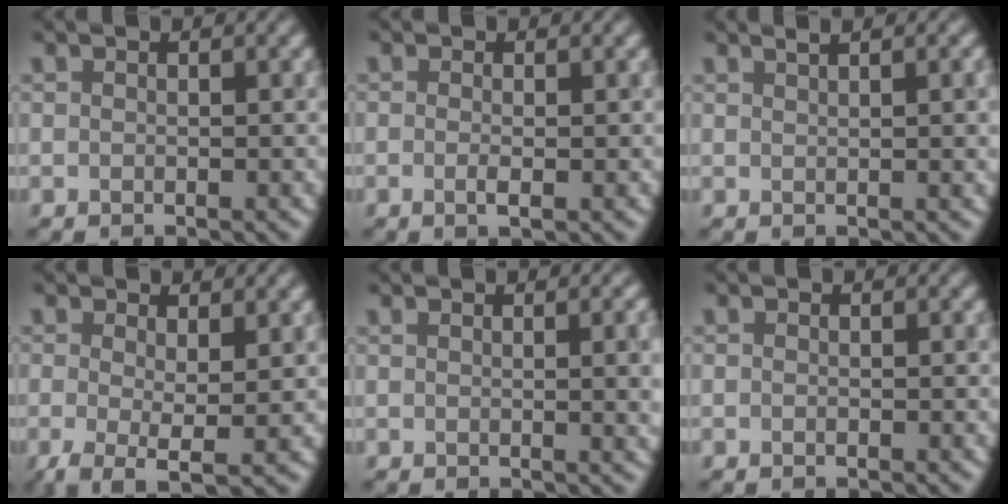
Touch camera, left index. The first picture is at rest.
{"total": 1.1, "force": [-0.1, 0.4, 1.0], "torque": [-0.014, 0.003, -0.009]}
{"total": 4.1, "force": [1.5, 1.4, 3.5], "torque": [-0.021, 0.019, 0.007]}
{"total": 4.0, "force": [-0.3, 1.4, 3.8], "torque": [-0.079, -0.008, -0.006]}
{"total": 4.7, "force": [0.5, 2.0, 4.3], "torque": [-0.022, 0.016, 0.004]}
{"total": 0.0}